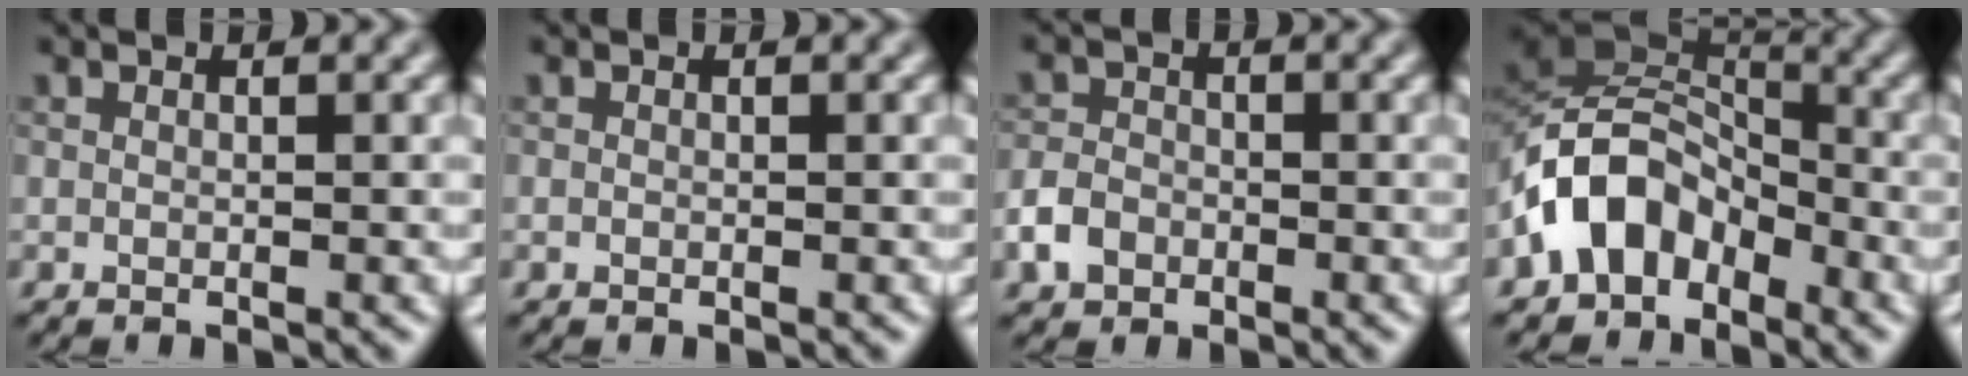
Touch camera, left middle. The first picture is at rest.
{"total": 0.0}
{"total": 2.8, "force": [-1.4, 2.2, 1.1], "torque": [-0.022, 0.001, -0.033]}
{"total": 7.4, "force": [-3.7, 4.9, 4.0], "torque": [-0.062, 0.011, -0.086]}